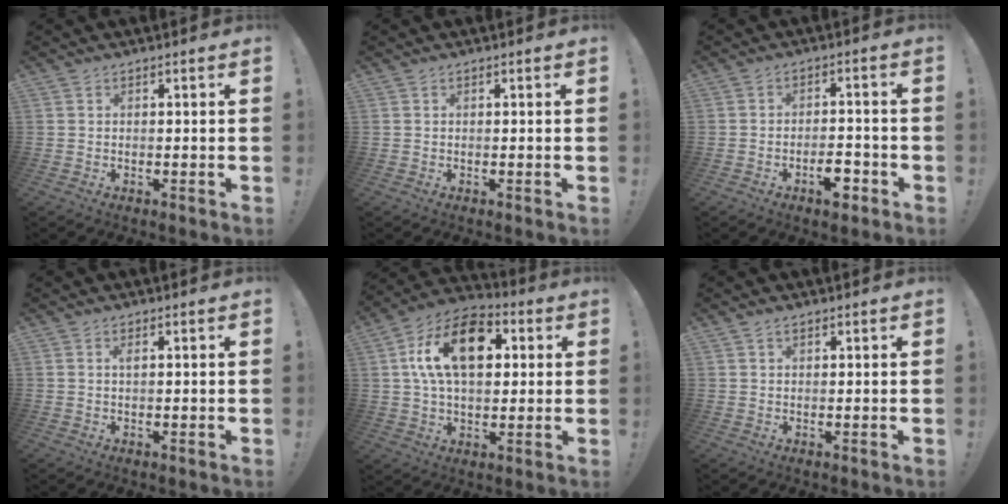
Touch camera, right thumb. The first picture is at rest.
{"total": 0.0}
{"total": 6.4, "force": [-3.5, 3.0, 4.5], "torque": [-0.054, 0.019, -0.057]}
{"total": 0.9, "force": [0.5, 0.2, 0.8], "torque": [-0.007, -0.001, 0.007]}
{"total": 18.4, "force": [5.3, 11.2, 13.6], "torque": [-0.222, -0.002, 0.089]}
{"total": 1.3, "force": [0.9, 0.7, 0.5], "torque": [-0.003, -0.002, 0.015]}